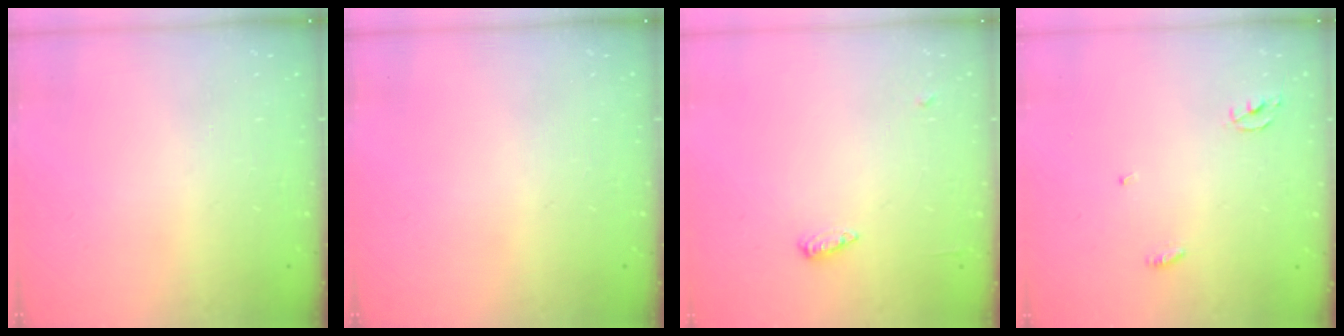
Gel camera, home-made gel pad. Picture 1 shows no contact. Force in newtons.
{"total": 0.0}
{"total": 5.5, "press": 5.4, "slide": 1.0}
{"total": 3.1, "press": 3.1, "slide": 0.2}